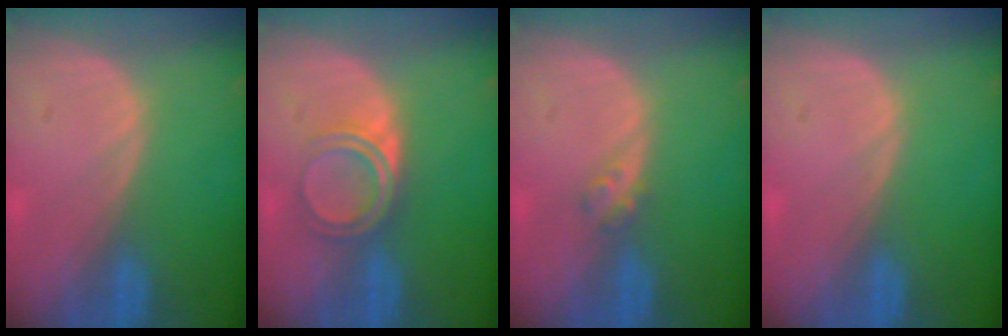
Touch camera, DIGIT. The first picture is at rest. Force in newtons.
{"total": 4.9, "press": 4.2, "slide": 2.5}
{"total": 1.8, "press": 1.5, "slide": 0.9}
{"total": 0.0}